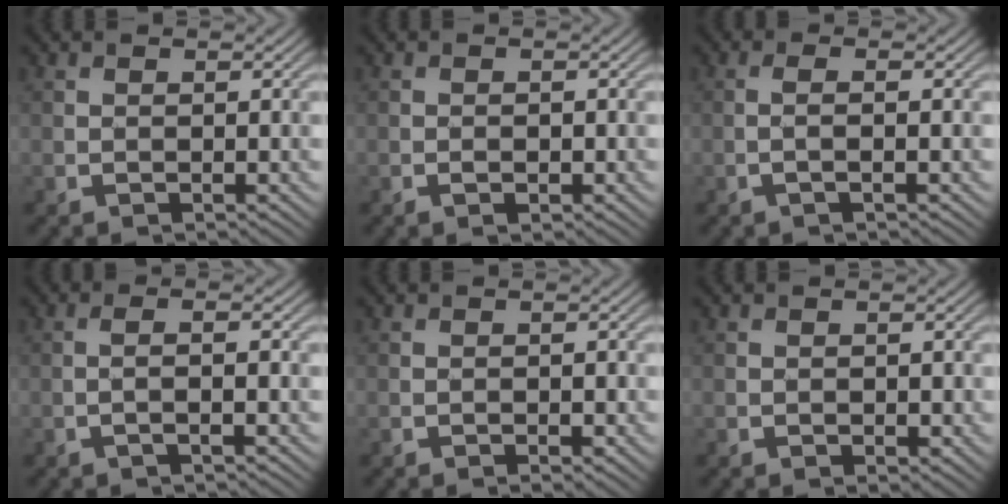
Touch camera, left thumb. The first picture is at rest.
{"total": 1.2, "force": [-0.5, 0.6, 0.9], "torque": [-0.018, 0.001, -0.012]}
{"total": 1.5, "force": [-0.3, 0.2, 1.5], "torque": [-0.030, 0.007, -0.015]}
{"total": 1.9, "force": [-0.4, 0.3, 1.9], "torque": [-0.034, 0.007, -0.016]}
{"total": 1.4, "force": [-0.6, 0.5, 1.2], "torque": [-0.017, 0.002, -0.010]}
{"total": 1.2, "force": [-0.3, 0.7, 0.9], "torque": [-0.013, -0.001, -0.003]}